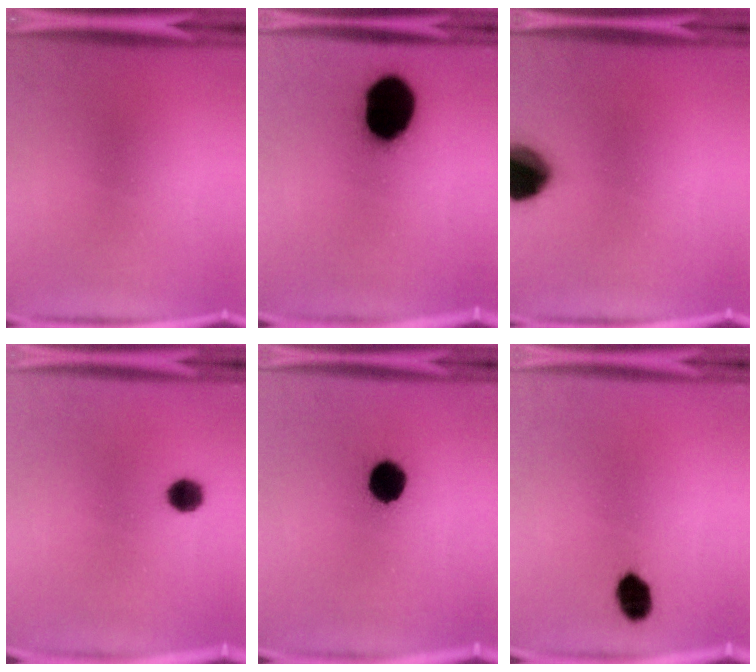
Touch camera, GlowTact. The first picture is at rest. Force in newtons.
{"total": 20.4}
{"total": 14.6}
{"total": 4.3}
{"total": 9.9}
{"total": 5.8}